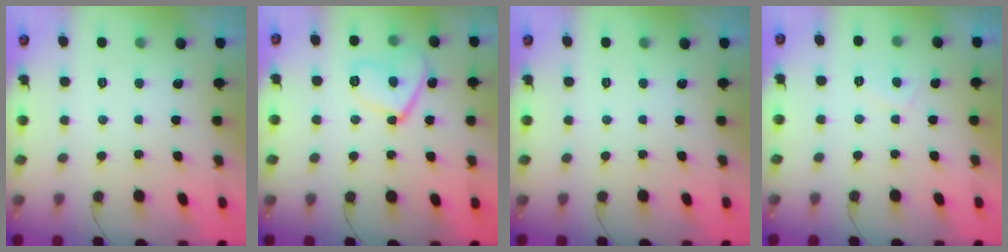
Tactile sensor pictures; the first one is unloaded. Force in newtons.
{"total": 12.4, "press": 12.1, "slide": 2.7}
{"total": 0.0}
{"total": 2.4, "press": 2.3, "slide": 0.5}